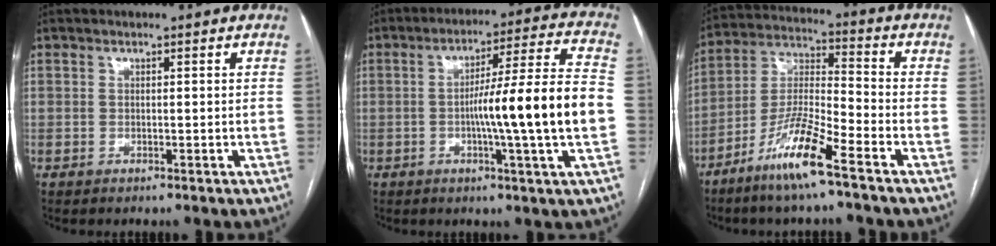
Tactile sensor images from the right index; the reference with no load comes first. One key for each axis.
{"total": 15.2, "fx": -2.3, "fy": -1.2, "fz": 15.0, "tx": -0.235, "ty": 0.007, "tz": -0.042}
{"total": 11.6, "fx": -7.3, "fy": 0.2, "fz": 9.0, "tx": -0.181, "ty": -0.024, "tz": -0.149}